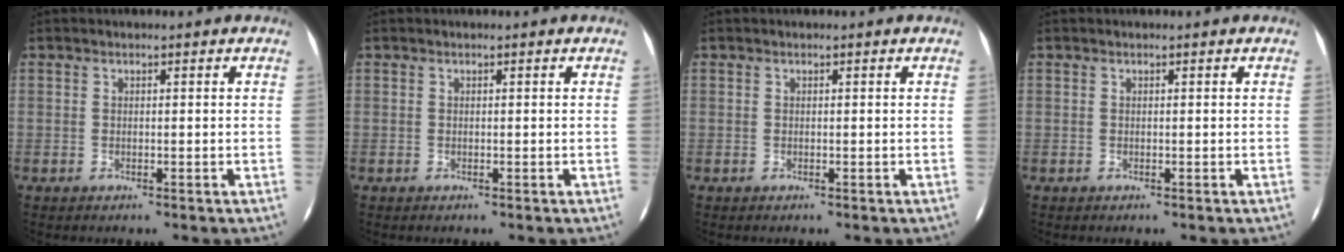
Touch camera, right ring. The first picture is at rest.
{"total": 0.0}
{"total": 0.0}
{"total": 0.0}